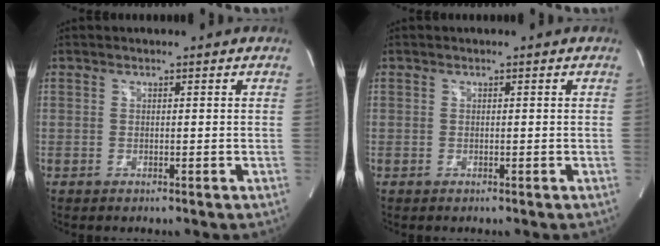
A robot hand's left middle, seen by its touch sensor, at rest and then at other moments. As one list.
[{"total": 0.0}]